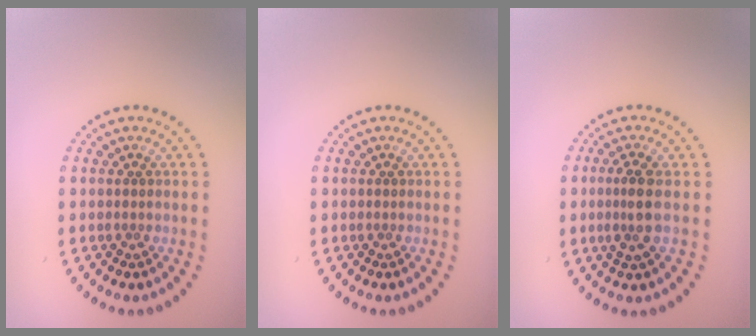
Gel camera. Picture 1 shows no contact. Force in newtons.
{"total": 0.0}
{"total": 2.4, "press": 2.1, "slide": 1.2}